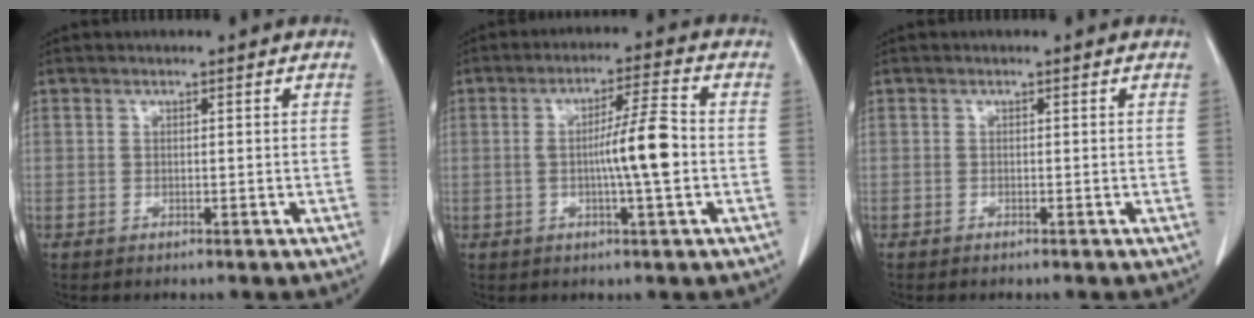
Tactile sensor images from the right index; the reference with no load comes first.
{"total": 7.9, "force": [-0.9, 0.0, 7.9], "torque": [-0.132, 0.006, -0.018]}
{"total": 0.0}